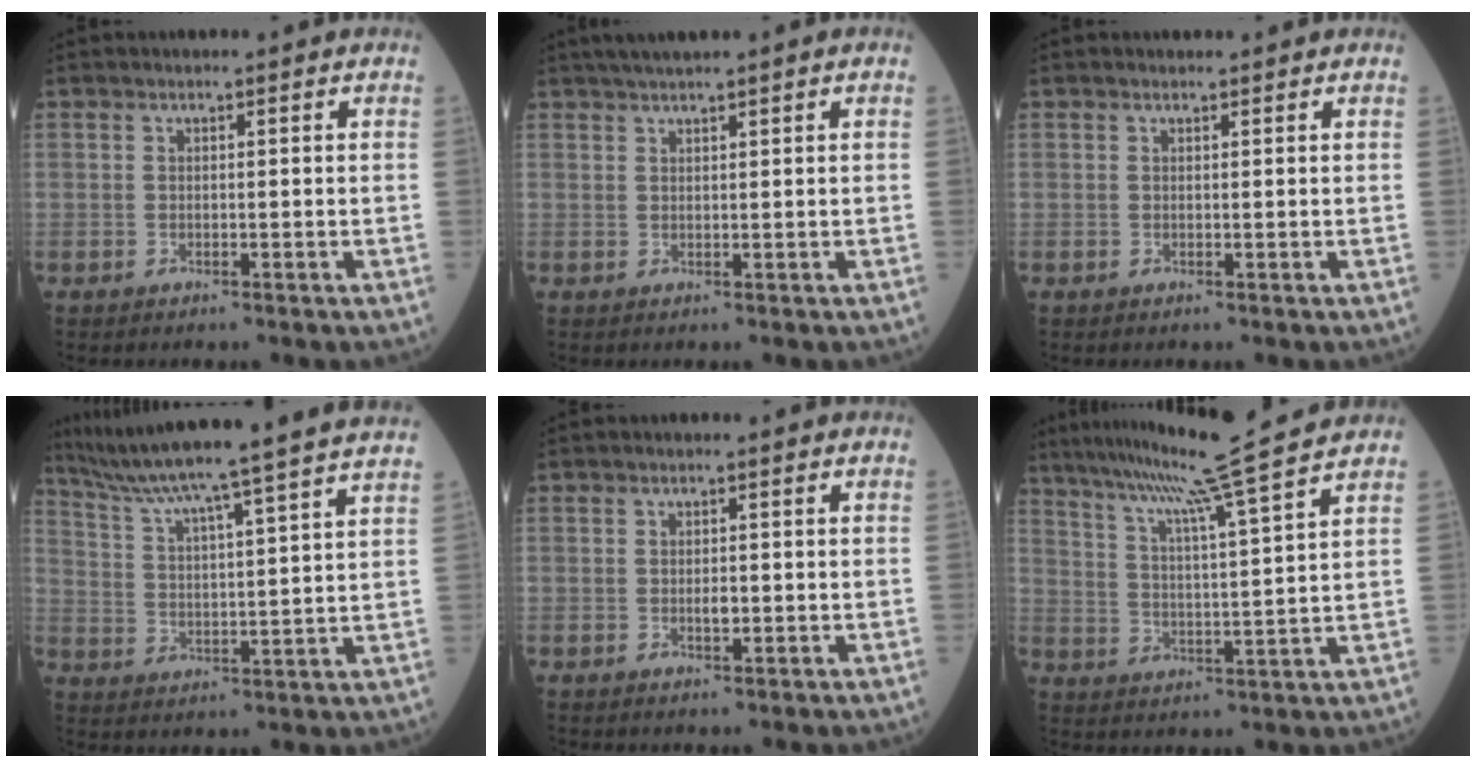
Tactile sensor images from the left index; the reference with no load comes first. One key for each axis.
{"total": 3.5, "fx": 2.8, "fy": -0.5, "fz": 2.0, "tx": -0.034, "ty": 0.018, "tz": 0.052}
{"total": 1.2, "fx": 1.1, "fy": 0.2, "fz": 0.3, "tx": -0.007, "ty": 0.006, "tz": 0.016}
{"total": 23.1, "fx": 20.4, "fy": -2.7, "fz": 10.4, "tx": -0.177, "ty": -0.031, "tz": 0.286}
{"total": 1.1, "fx": -0.1, "fy": 0.5, "fz": 1.0, "tx": -0.016, "ty": -0.002, "tz": 0.000}
{"total": 15.4, "fx": 13.2, "fy": -2.9, "fz": 7.5, "tx": -0.133, "ty": -0.011, "tz": 0.197}